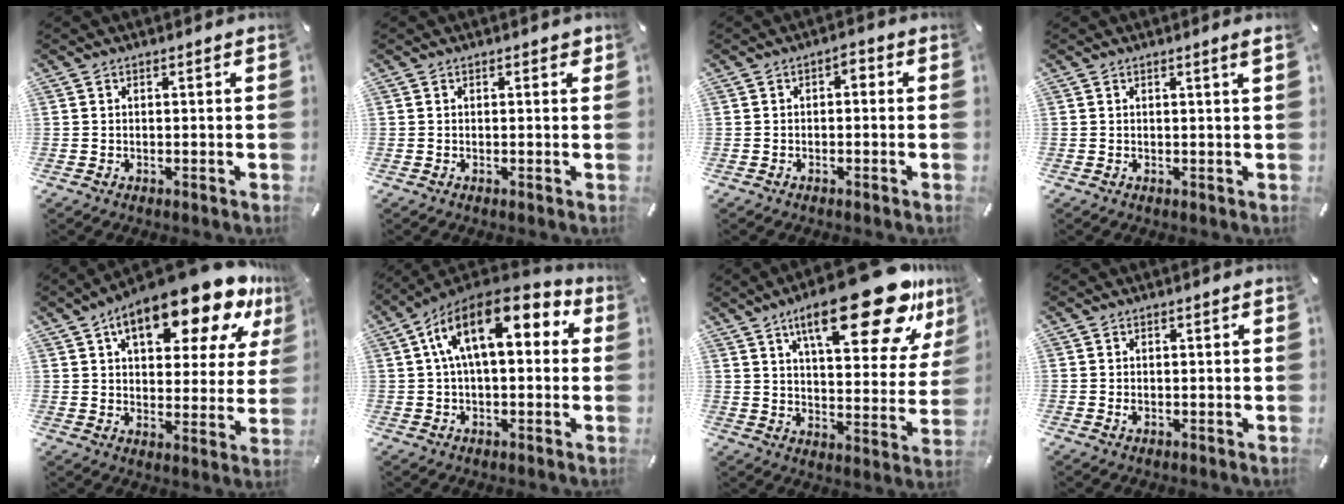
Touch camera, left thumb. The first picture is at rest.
{"total": 0.7, "force": [0.2, 0.5, 0.4], "torque": [0.001, 0.001, 0.002]}
{"total": 1.9, "force": [-1.0, 1.1, 1.1], "torque": [-0.023, 0.011, -0.023]}
{"total": 1.4, "force": [0.6, 0.0, 1.2], "torque": [-0.023, -0.001, 0.010]}
{"total": 20.8, "force": [12.8, 8.5, 14.0], "torque": [-0.193, -0.074, 0.204]}
{"total": 16.0, "force": [5.6, 7.9, 12.8], "torque": [-0.229, -0.021, 0.094]}
{"total": 25.2, "force": [15.4, 8.4, 18.2], "torque": [-0.261, -0.090, 0.243]}
{"total": 0.6, "force": [0.1, 0.4, 0.5], "torque": [-0.010, 0.000, 0.001]}